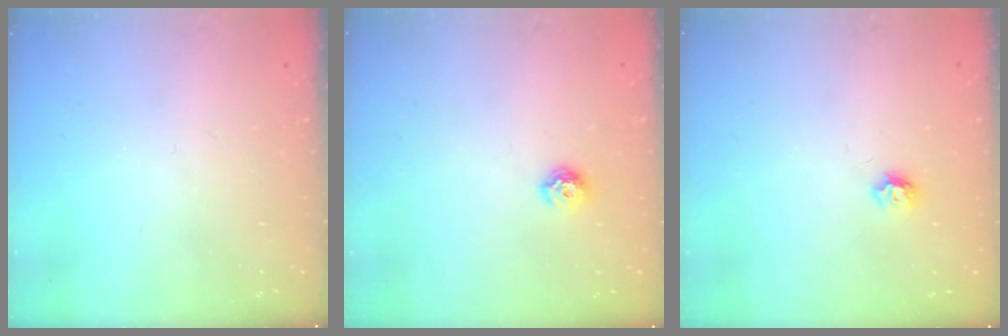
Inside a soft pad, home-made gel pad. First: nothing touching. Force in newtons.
{"total": 7.1, "press": 7.1, "slide": 0.8}
{"total": 5.9, "press": 5.9, "slide": 0.6}